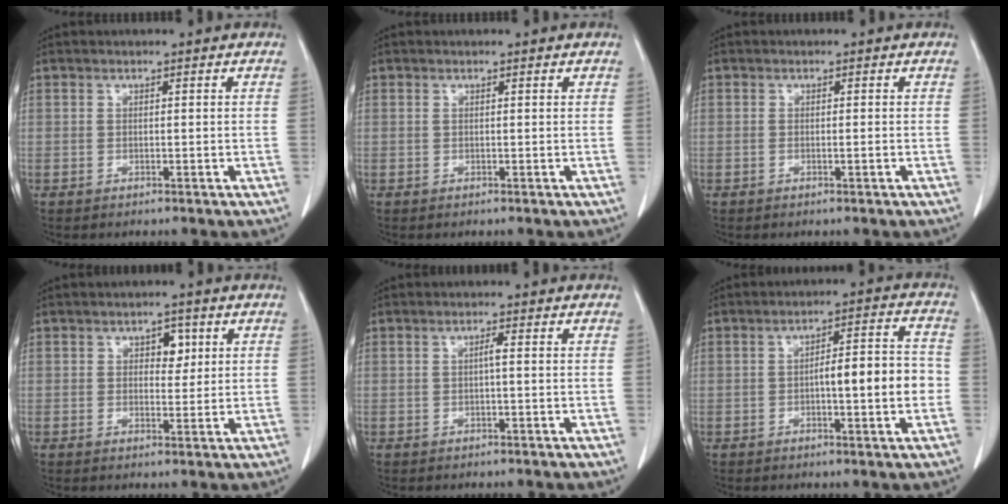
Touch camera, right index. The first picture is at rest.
{"total": 0.0}
{"total": 0.6, "force": [-0.1, 0.0, 0.6], "torque": [-0.008, 0.001, 0.002]}
{"total": 3.0, "force": [1.1, 1.8, 2.1], "torque": [-0.028, 0.004, 0.015]}
{"total": 1.0, "force": [0.0, 0.0, 1.0], "torque": [-0.021, 0.001, -0.001]}
{"total": 8.5, "force": [-1.4, 1.3, 8.3], "torque": [-0.119, 0.021, -0.020]}